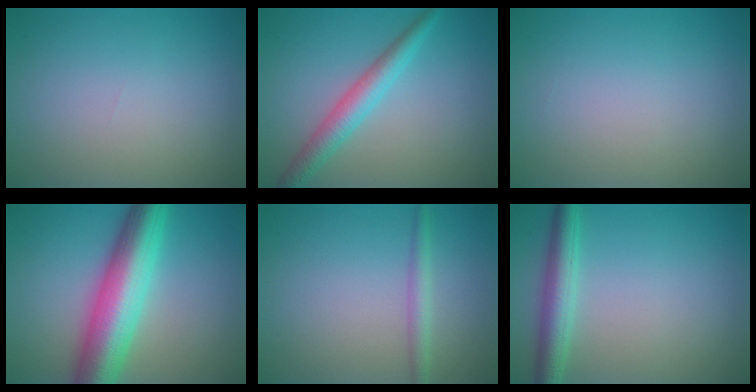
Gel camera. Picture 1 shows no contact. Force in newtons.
{"total": 3.4, "press": 3.4, "slide": 0.1}
{"total": 0.0}
{"total": 9.5, "press": 9.5, "slide": 0.2}
{"total": 1.8, "press": 1.8, "slide": 0.0}
{"total": 3.6, "press": 3.6, "slide": 0.1}